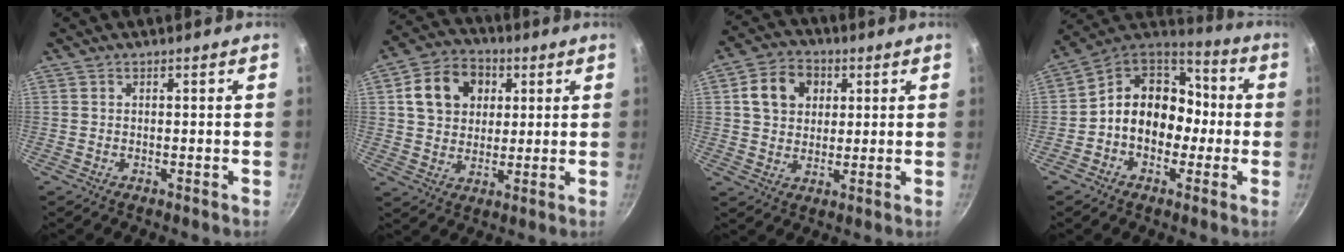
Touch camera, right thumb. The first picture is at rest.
{"total": 12.5, "force": [3.5, 10.0, 6.6], "torque": [-0.093, 0.010, 0.051]}
{"total": 9.6, "force": [2.8, 7.7, 5.0], "torque": [-0.066, 0.009, 0.037]}
{"total": 14.4, "force": [-1.6, 11.6, 8.4], "torque": [-0.083, 0.049, -0.046]}